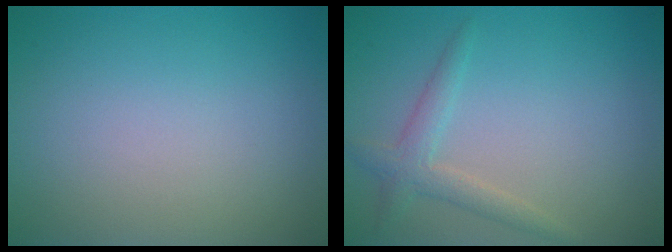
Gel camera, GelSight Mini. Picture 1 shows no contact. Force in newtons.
{"total": 2.1, "press": 2.1, "slide": 0.0}